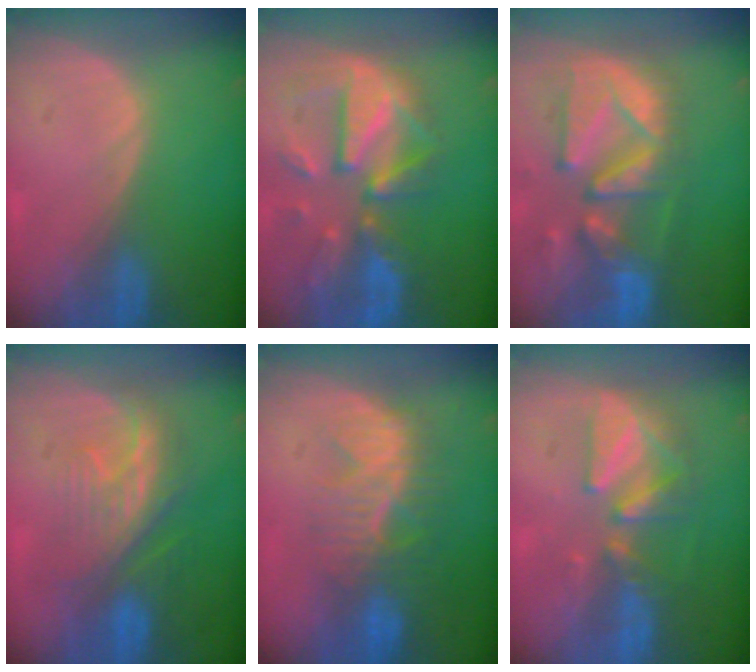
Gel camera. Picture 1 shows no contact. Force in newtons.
{"total": 12.0, "press": 10.4, "slide": 6.0}
{"total": 12.7, "press": 11.2, "slide": 6.0}
{"total": 8.4, "press": 8.1, "slide": 1.9}
{"total": 9.3, "press": 8.4, "slide": 3.9}
{"total": 7.6, "press": 7.3, "slide": 1.8}